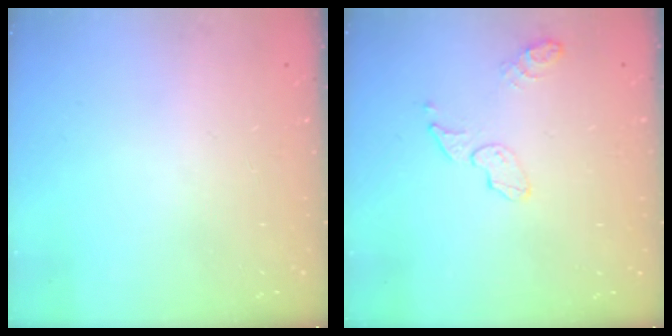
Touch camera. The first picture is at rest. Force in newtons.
{"total": 5.6, "press": 5.6, "slide": 0.4}